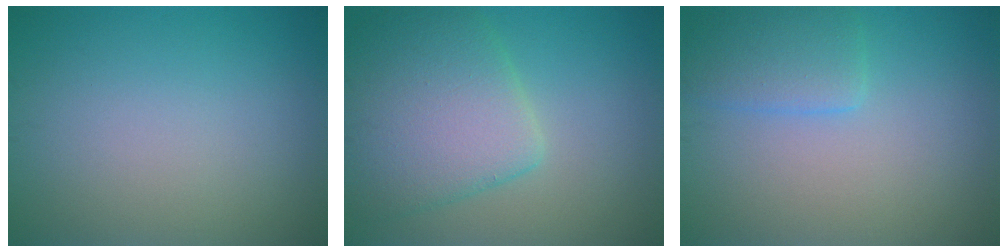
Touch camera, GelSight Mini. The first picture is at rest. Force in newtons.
{"total": 7.1, "press": 7.1, "slide": 0.2}
{"total": 2.9, "press": 2.9, "slide": 0.1}